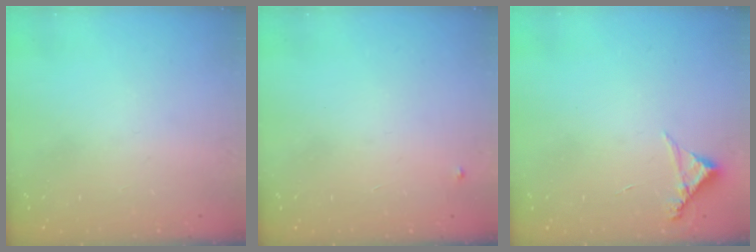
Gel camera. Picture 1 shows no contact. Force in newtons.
{"total": 3.2, "press": 3.2, "slide": 0.2}
{"total": 4.5, "press": 4.5, "slide": 0.3}